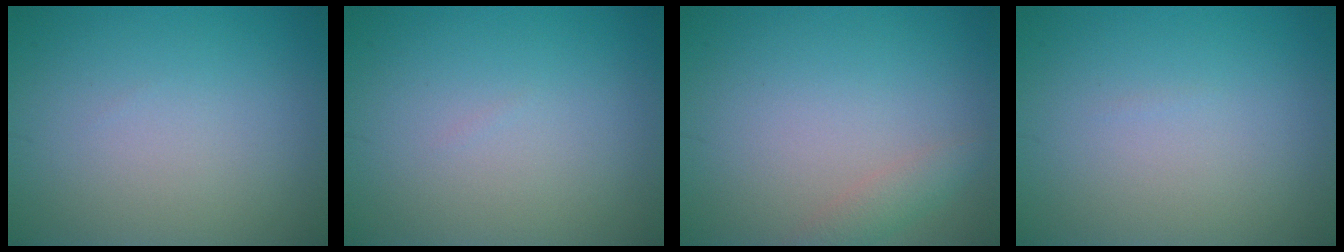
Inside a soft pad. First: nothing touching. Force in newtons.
{"total": 0.0}
{"total": 1.6, "press": 1.6, "slide": 0.2}
{"total": 0.0}